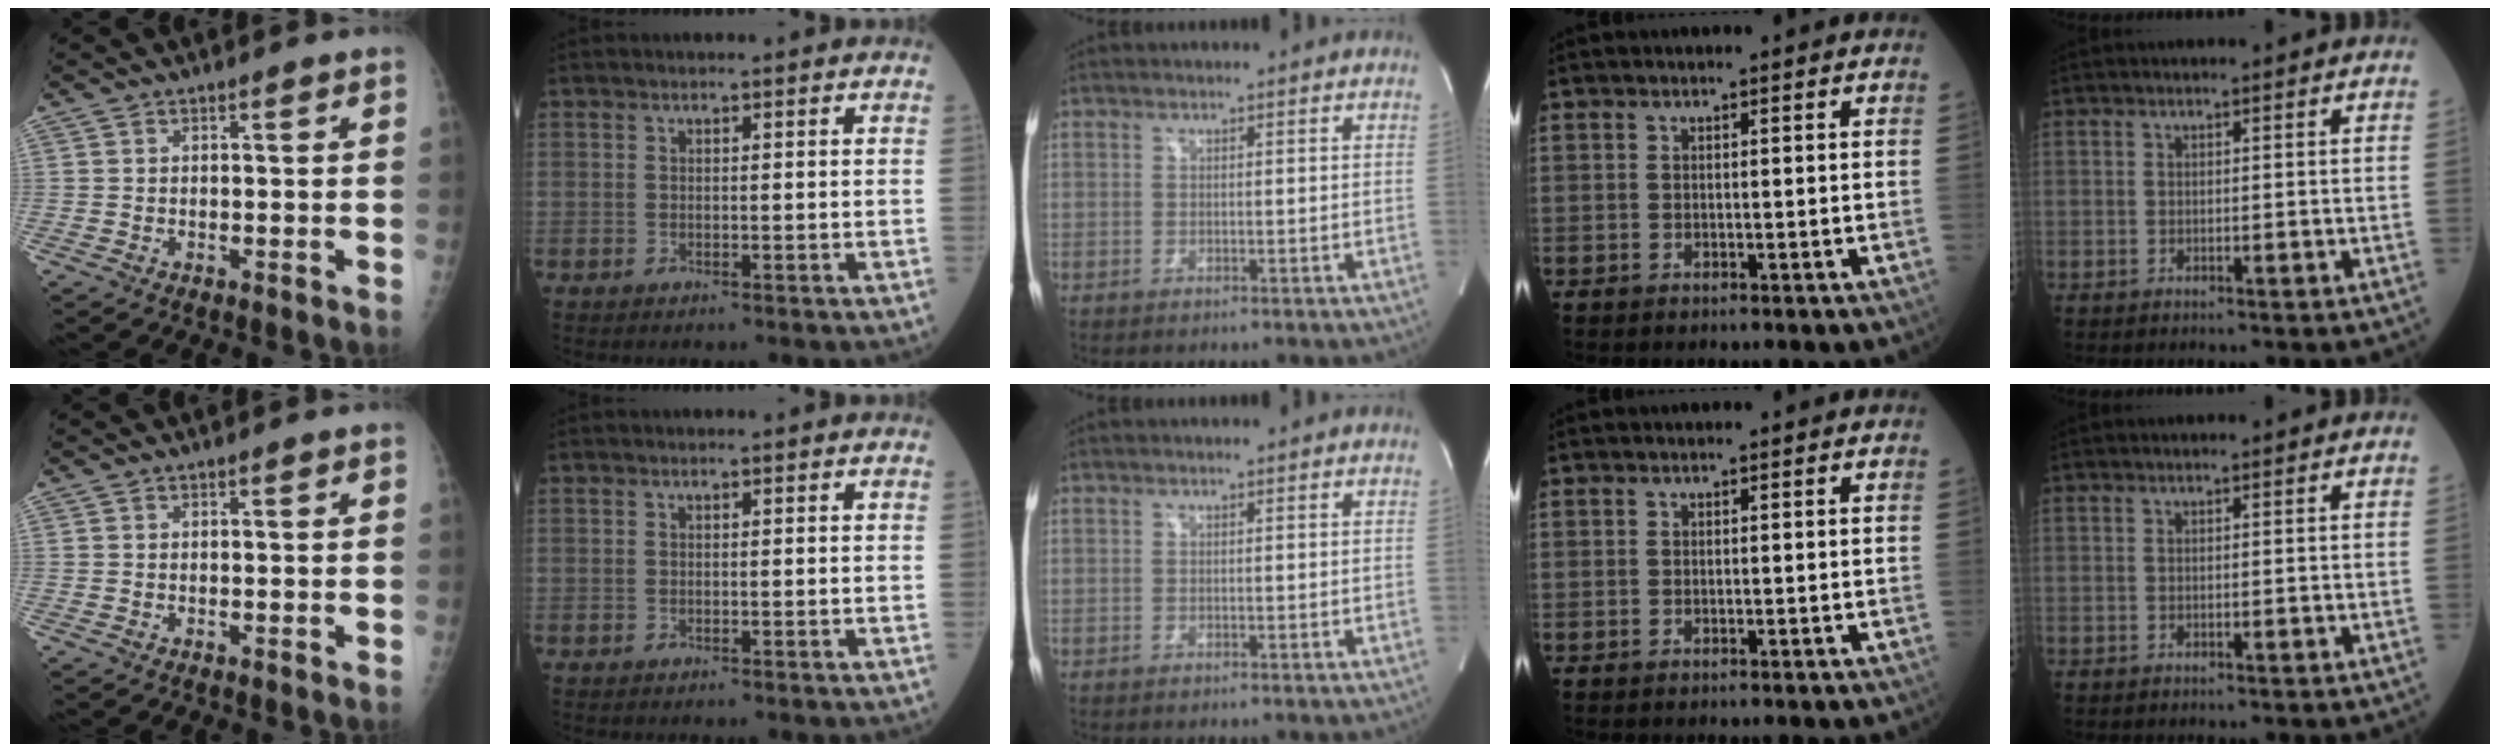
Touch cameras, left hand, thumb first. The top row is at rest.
{}